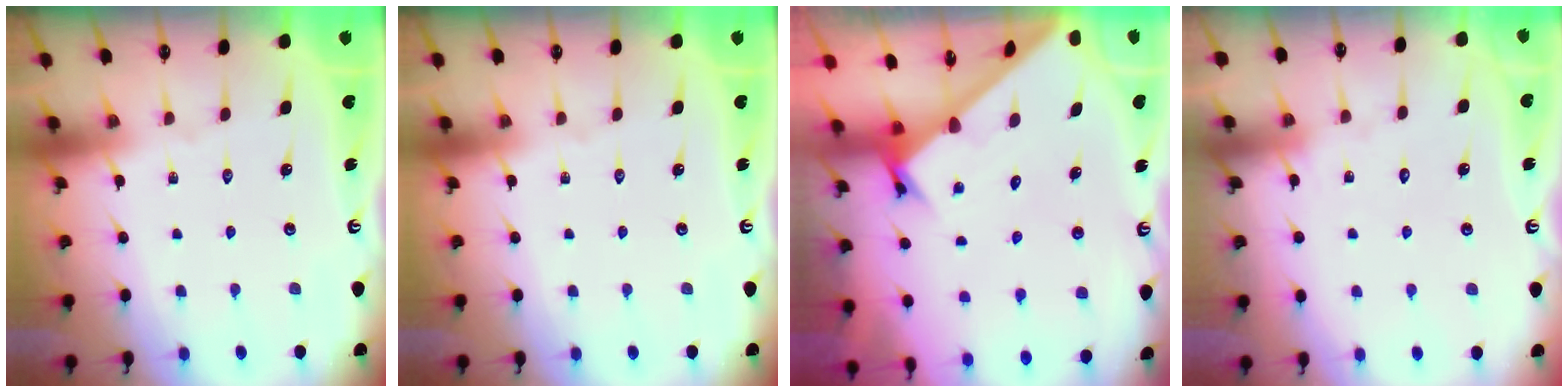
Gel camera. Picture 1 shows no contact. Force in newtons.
{"total": 0.0}
{"total": 3.5, "press": 3.5, "slide": 0.2}
{"total": 3.1, "press": 3.1, "slide": 0.2}